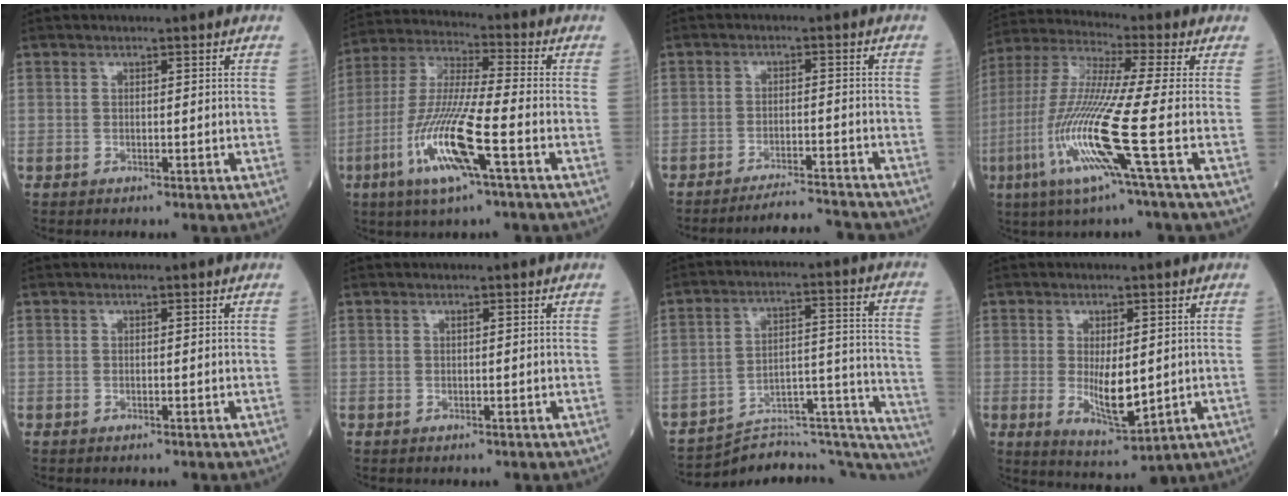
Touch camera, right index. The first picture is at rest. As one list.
[{"total": 14.3, "force": [-5.6, 0.3, 13.2], "torque": [-0.278, -0.015, -0.108]}, {"total": 7.7, "force": [-7.7, -1.0, 0.5], "torque": [-0.010, -0.002, -0.120]}, {"total": 15.0, "force": [-5.1, -1.7, 14.0], "torque": [-0.305, -0.023, -0.109]}, {"total": 0.0}, {"total": 0.0}, {"total": 23.6, "force": [-22.8, 3.9, 4.6], "torque": [-0.022, 0.059, -0.298]}, {"total": 7.5, "force": [-0.6, 2.2, 7.2], "torque": [-0.126, -0.020, 0.002]}]